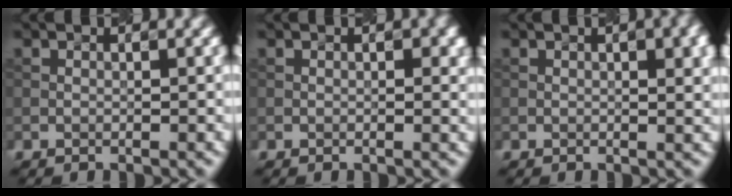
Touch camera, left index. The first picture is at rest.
{"total": 1.2, "force": [0.2, 0.3, 1.1], "torque": [-0.010, 0.002, 0.010]}
{"total": 5.1, "force": [1.6, 1.9, 4.4], "torque": [-0.034, 0.018, 0.020]}